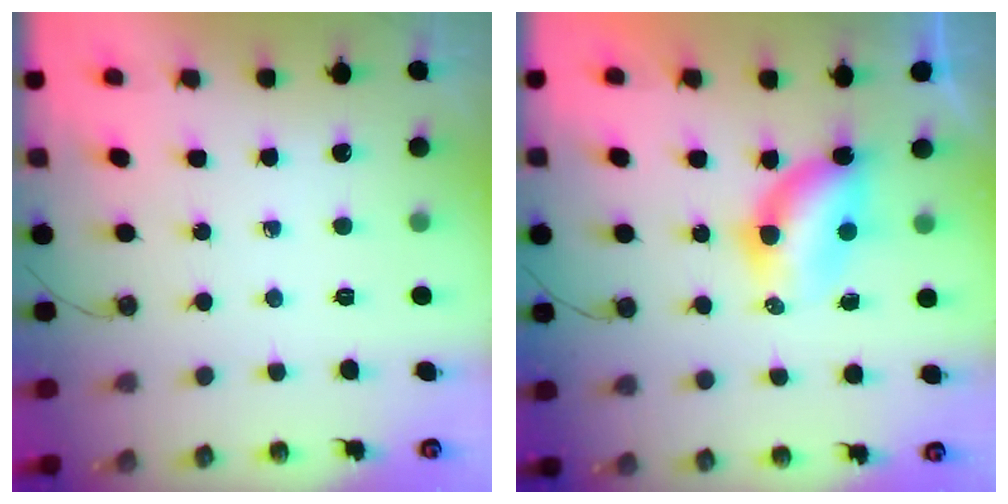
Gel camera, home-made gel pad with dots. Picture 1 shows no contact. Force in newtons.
{"total": 6.4, "press": 6.2, "slide": 1.5}